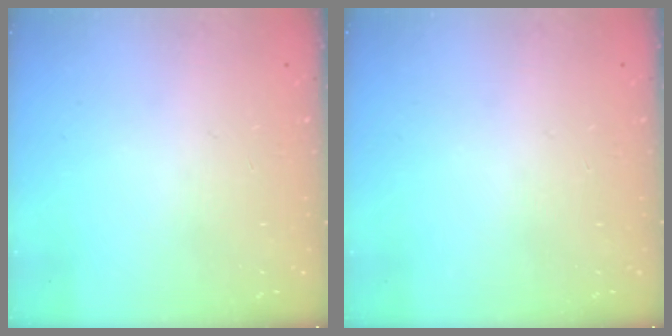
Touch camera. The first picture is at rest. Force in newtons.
{"total": 0.0}